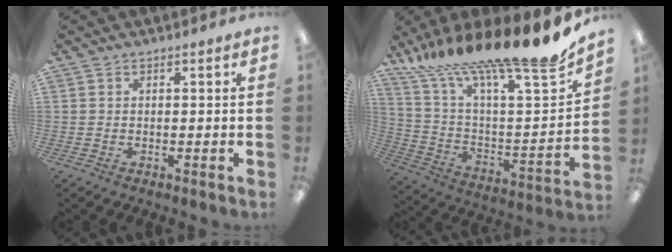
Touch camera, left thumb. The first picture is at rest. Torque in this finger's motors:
{"motor_torque": [3.48, 0.67, 1.45, -1.32, 0.49]}